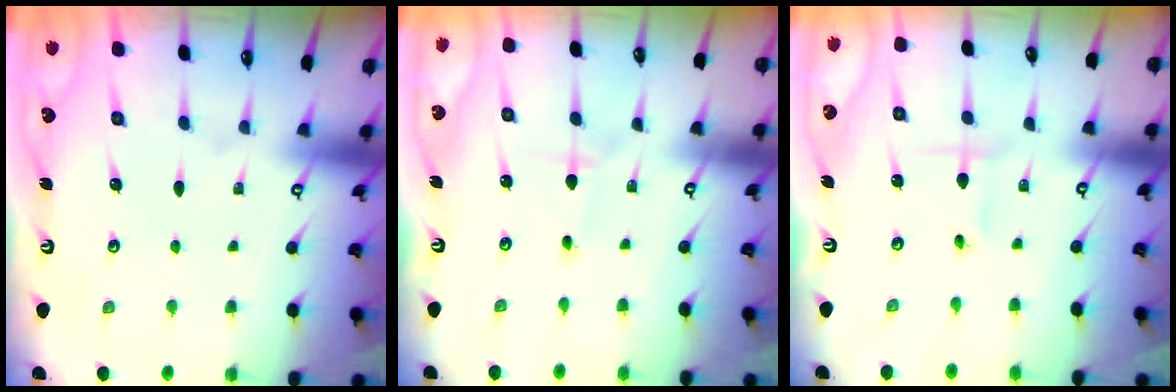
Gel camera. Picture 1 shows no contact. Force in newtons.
{"total": 1.6, "press": 1.6, "slide": 0.0}
{"total": 1.8, "press": 1.8, "slide": 0.2}